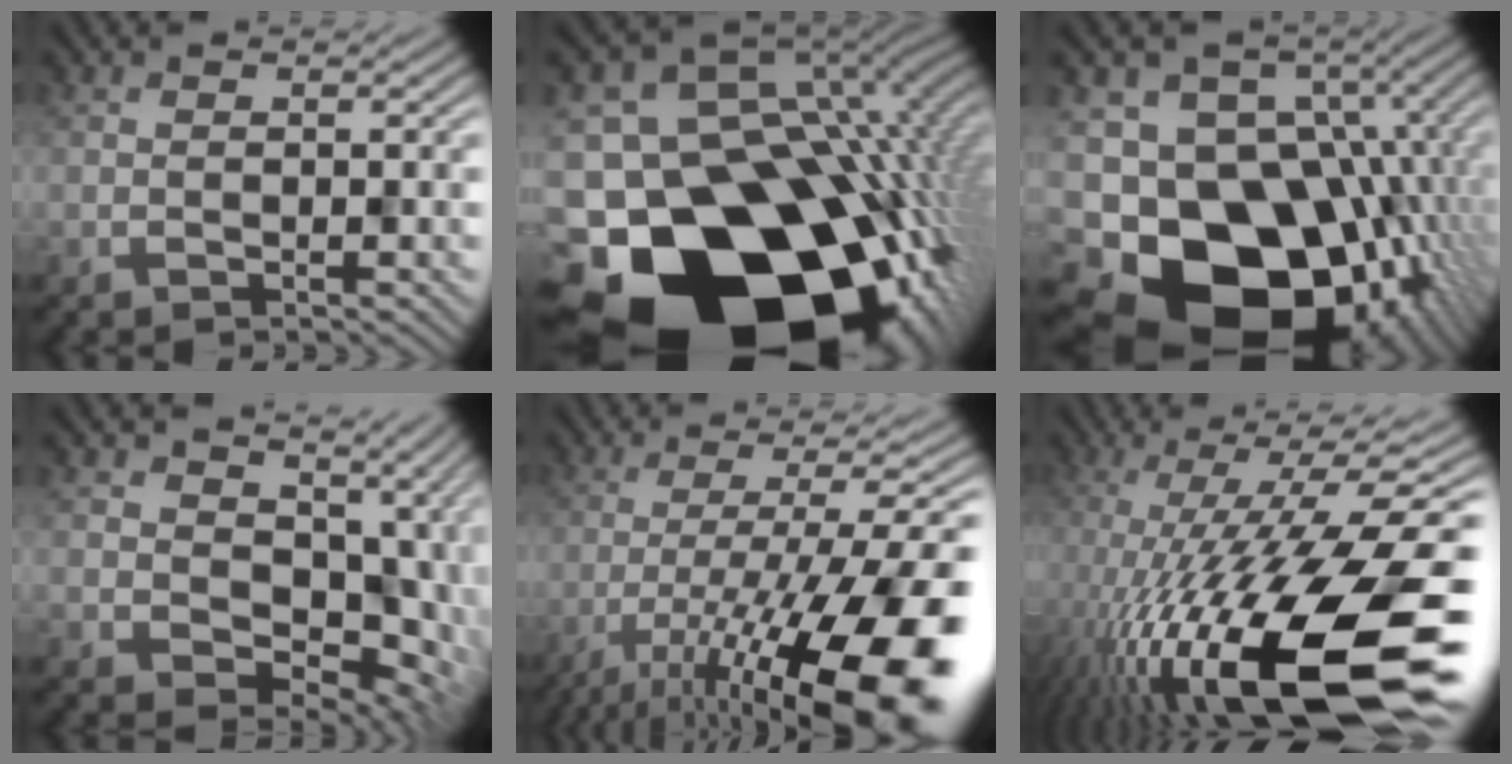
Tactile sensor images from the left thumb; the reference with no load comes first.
{"total": 23.3, "force": [-11.3, 16.9, 11.4], "torque": [-0.159, -0.079, -0.161]}
{"total": 19.6, "force": [-8.0, 14.4, 10.6], "torque": [-0.171, -0.018, -0.106]}
{"total": 11.0, "force": [2.2, 8.3, 6.9], "torque": [-0.109, -0.042, 0.062]}
{"total": 17.5, "force": [-9.0, 5.1, 14.1], "torque": [-0.209, -0.010, -0.142]}
{"total": 19.0, "force": [-7.5, 5.9, 16.5], "torque": [-0.280, -0.011, -0.124]}